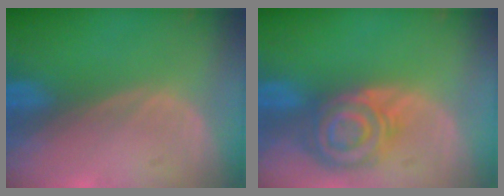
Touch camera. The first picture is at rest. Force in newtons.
{"total": 8.4, "press": 7.3, "slide": 4.2}